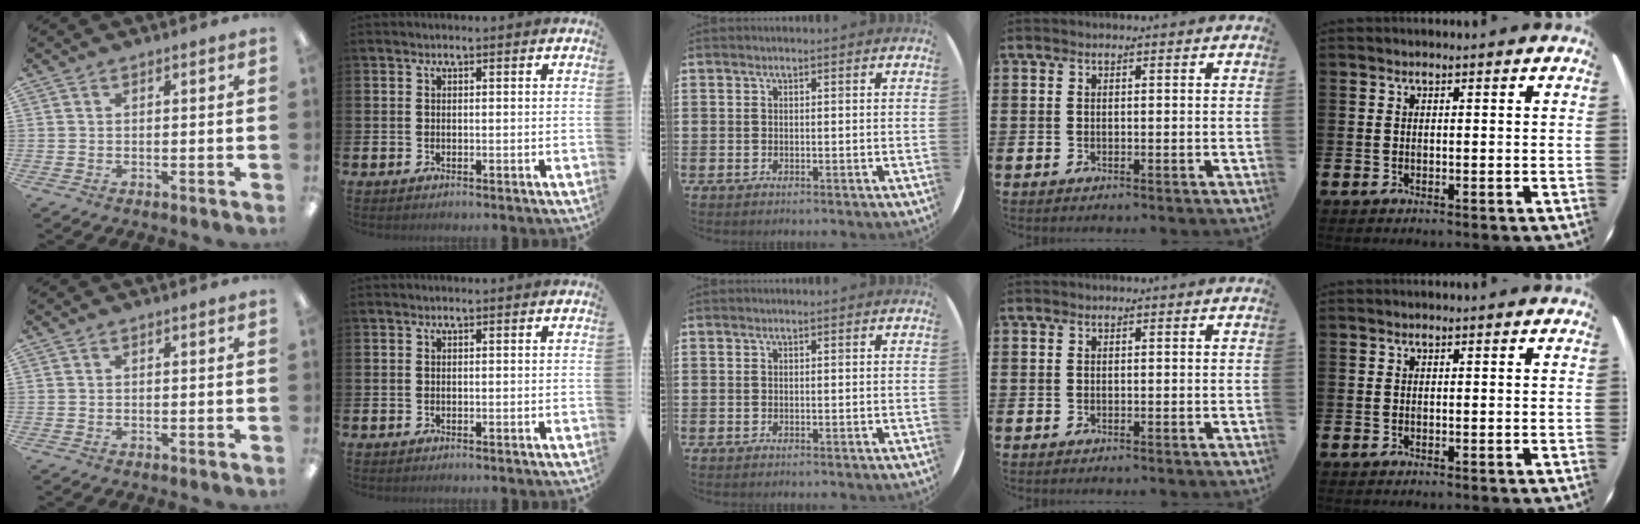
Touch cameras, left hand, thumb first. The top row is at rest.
{}